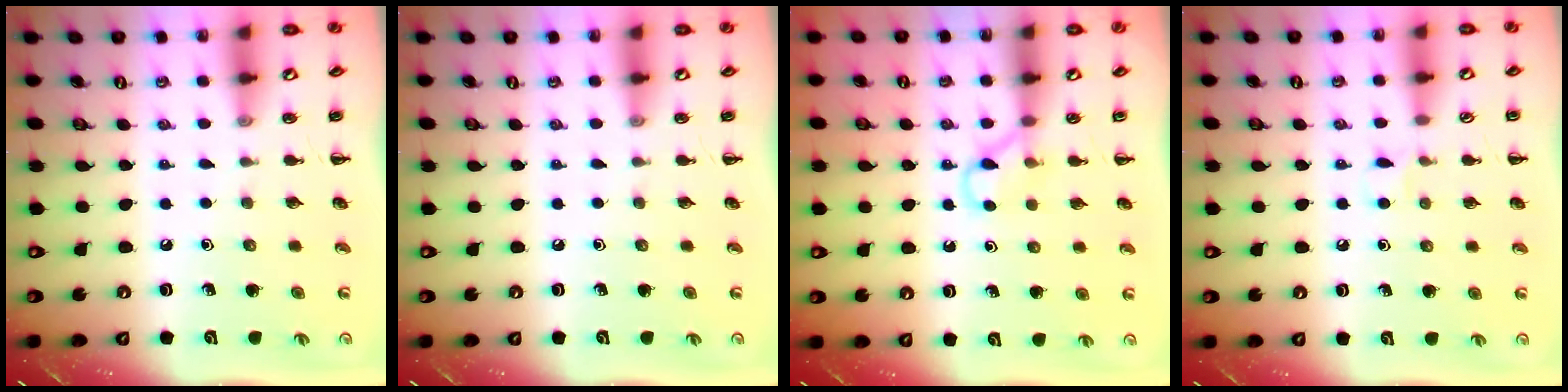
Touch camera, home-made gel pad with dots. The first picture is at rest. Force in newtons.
{"total": 0.0}
{"total": 4.0, "press": 3.8, "slide": 1.1}
{"total": 3.9, "press": 3.6, "slide": 1.5}